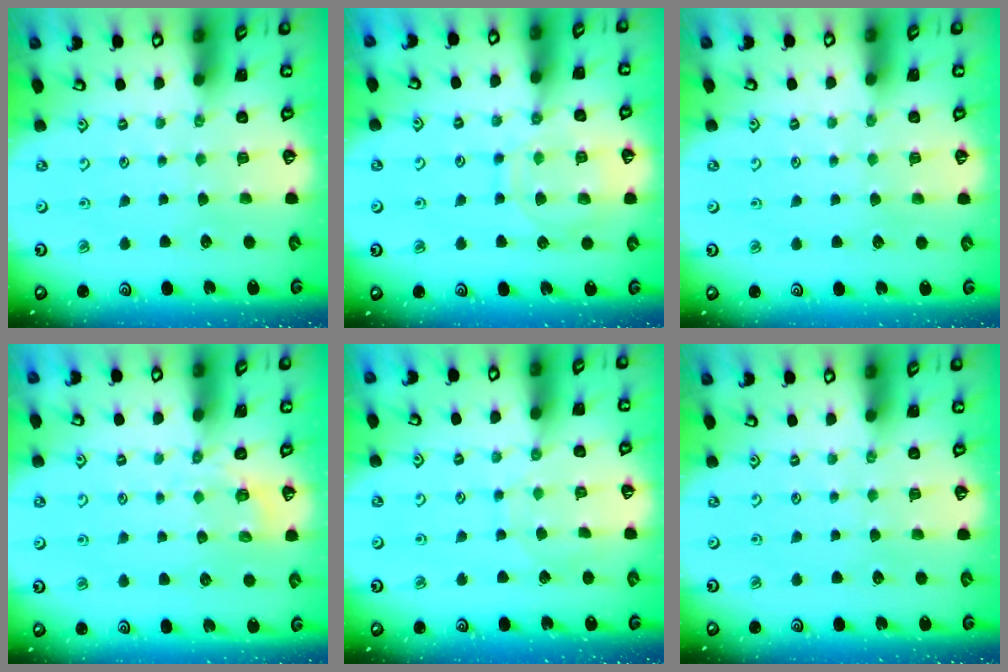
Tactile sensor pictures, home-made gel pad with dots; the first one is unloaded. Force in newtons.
{"total": 12.2, "press": 12.1, "slide": 1.1}
{"total": 0.9, "press": 0.9, "slide": 0.1}
{"total": 2.3, "press": 1.5, "slide": 1.7}
{"total": 5.0, "press": 5.0, "slide": 0.6}
{"total": 0.0}